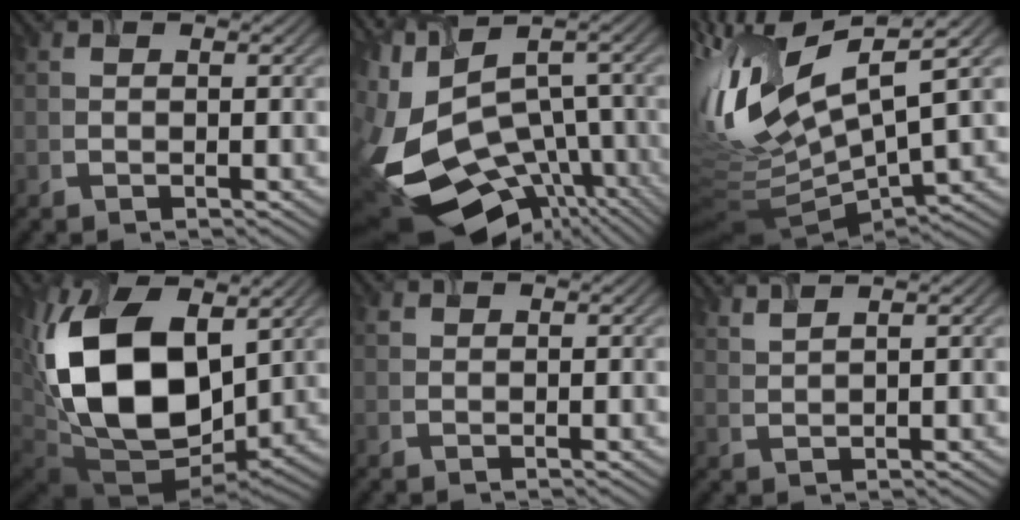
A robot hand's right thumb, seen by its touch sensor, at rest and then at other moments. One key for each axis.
{"total": 16.7, "fx": -6.7, "fy": 9.2, "fz": 12.2, "tx": -0.269, "ty": -0.012, "tz": -0.070}
{"total": 15.0, "fx": 3.1, "fy": 4.7, "fz": 13.9, "tx": -0.319, "ty": 0.003, "tz": 0.078}
{"total": 18.8, "fx": 2.9, "fy": 11.3, "fz": 14.7, "tx": -0.314, "ty": -0.001, "tz": 0.053}
{"total": 0.0}
{"total": 2.4, "fx": 2.1, "fy": -0.2, "fz": 1.2, "tx": -0.017, "ty": 0.012, "tz": 0.044}